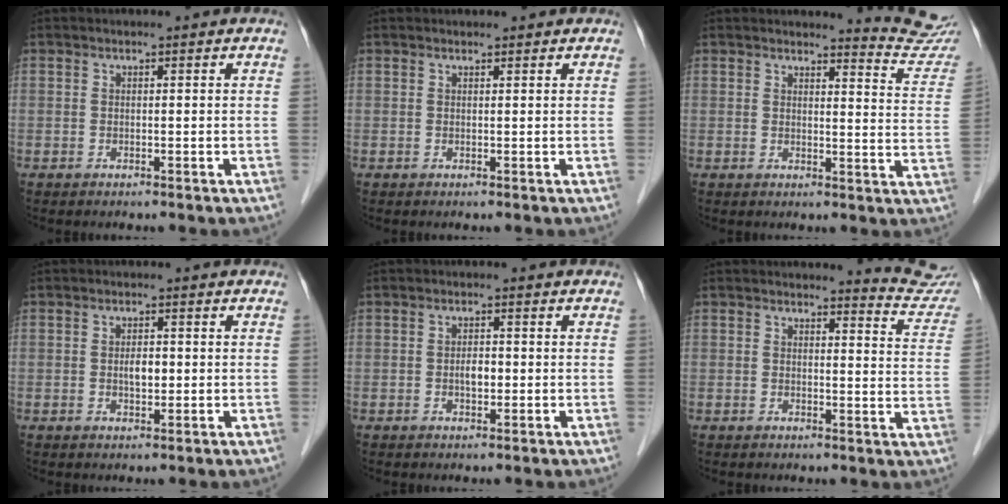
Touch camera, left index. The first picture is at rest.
{"total": 0.9, "force": [0.8, 0.3, 0.1], "torque": [-0.009, 0.009, 0.015]}
{"total": 9.3, "force": [9.2, -0.7, -0.1], "torque": [0.003, -0.090, 0.084]}
{"total": 2.1, "force": [0.0, 1.1, 1.8], "torque": [-0.033, 0.001, 0.001]}
{"total": 1.9, "force": [-0.3, 1.0, 1.5], "torque": [-0.026, 0.002, -0.003]}
{"total": 7.7, "force": [7.7, -0.1, 0.1], "torque": [0.006, -0.067, 0.064]}